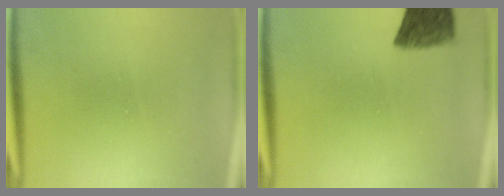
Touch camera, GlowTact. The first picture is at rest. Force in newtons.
{"total": 8.0}